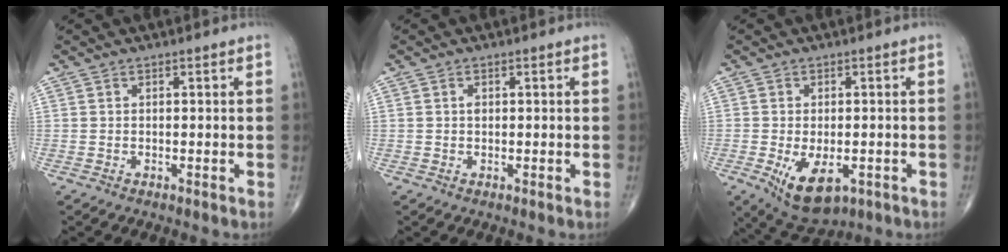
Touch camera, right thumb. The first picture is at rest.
{"total": 0.8, "force": [0.1, 0.6, 0.6], "torque": [-0.008, 0.001, 0.002]}
{"total": 9.3, "force": [-3.2, 4.9, 7.2], "torque": [-0.110, -0.006, -0.037]}